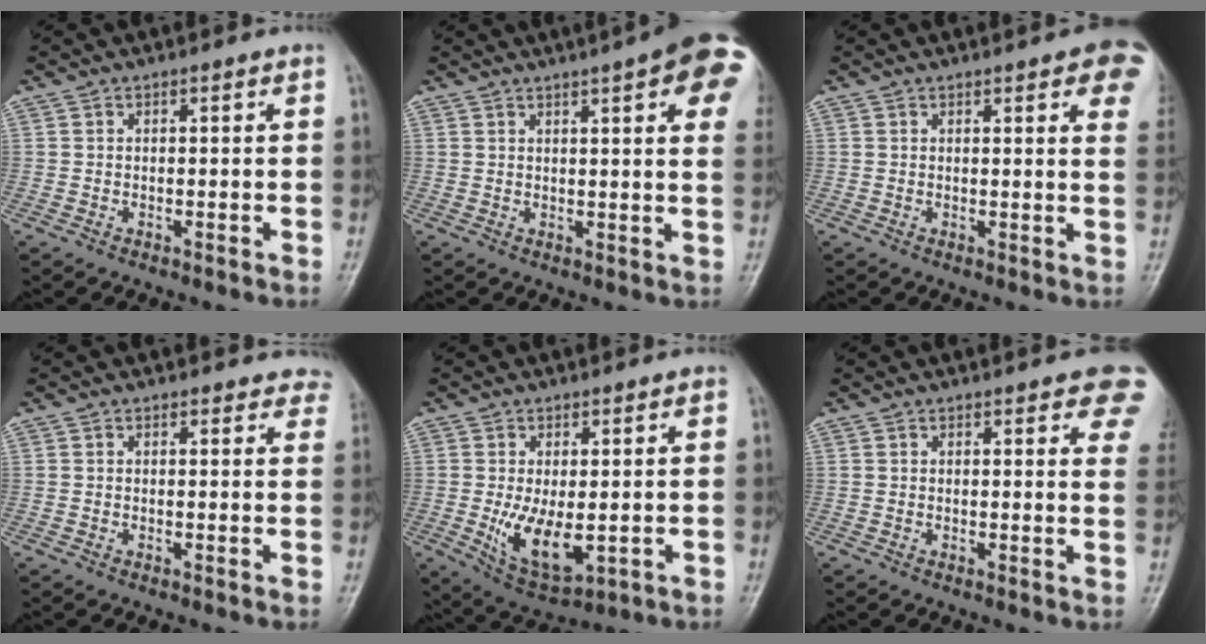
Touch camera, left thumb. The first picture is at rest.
{"total": 16.5, "force": [7.8, 3.8, 14.0], "torque": [-0.170, -0.007, 0.085]}
{"total": 9.2, "force": [4.6, 2.5, 7.5], "torque": [-0.063, -0.009, 0.044]}
{"total": 4.6, "force": [4.2, 1.9, 0.4], "torque": [0.037, -0.017, 0.023]}
{"total": 9.2, "force": [-0.9, 4.5, 8.0], "torque": [-0.128, -0.022, 0.001]}
{"total": 9.5, "force": [5.7, 3.0, 7.1], "torque": [-0.053, -0.016, 0.056]}